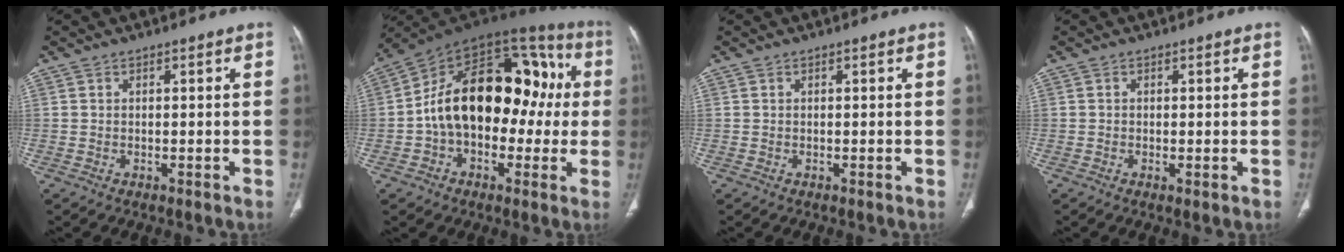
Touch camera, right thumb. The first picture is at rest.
{"total": 24.9, "force": [0.3, 15.6, 19.4], "torque": [-0.271, 0.063, -0.002]}
{"total": 0.0}
{"total": 0.8, "force": [-0.2, 0.3, 0.8], "torque": [-0.017, -0.004, -0.004]}